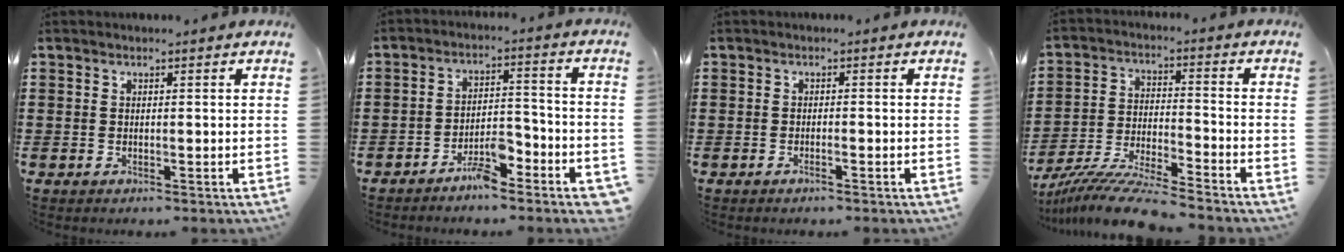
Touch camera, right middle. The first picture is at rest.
{"total": 5.7, "force": [-4.4, 1.6, 3.2], "torque": [-0.064, 0.012, -0.086]}
{"total": 0.9, "force": [-0.6, 0.0, 0.6], "torque": [-0.012, -0.003, -0.010]}
{"total": 9.2, "force": [-8.6, -0.1, 3.2], "torque": [-0.062, 0.002, -0.169]}